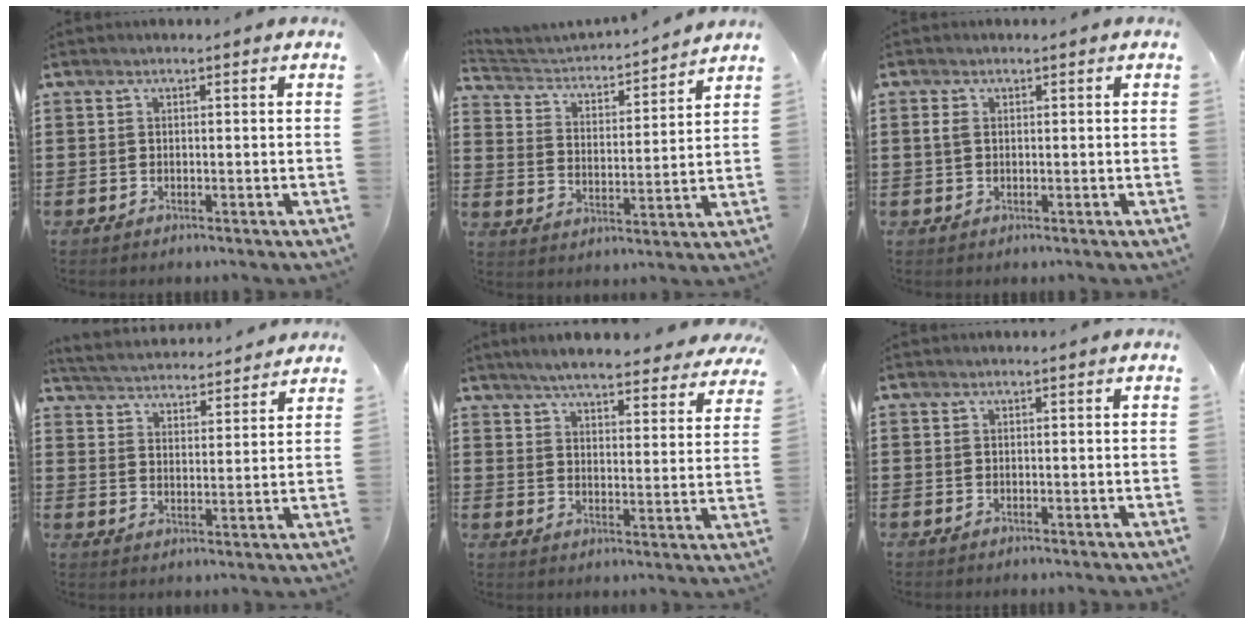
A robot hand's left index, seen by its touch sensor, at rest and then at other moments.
{"total": 2.7, "force": [2.7, 0.3, 0.5], "torque": [-0.031, -0.031, 0.036]}
{"total": 1.5, "force": [0.3, 0.9, 1.2], "torque": [-0.035, 0.002, 0.002]}
{"total": 3.8, "force": [3.8, -0.2, -0.2], "torque": [-0.019, -0.030, 0.061]}
{"total": 5.4, "force": [5.1, -0.1, 1.7], "torque": [-0.054, -0.025, 0.089]}
{"total": 0.0}